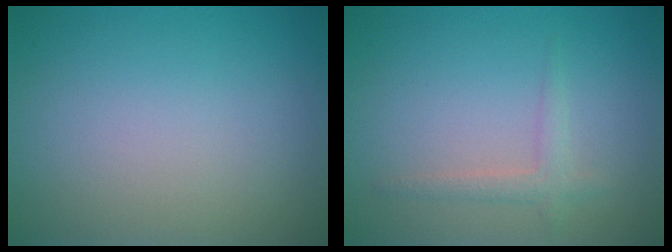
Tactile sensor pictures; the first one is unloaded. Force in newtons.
{"total": 1.6, "press": 1.6, "slide": 0.1}